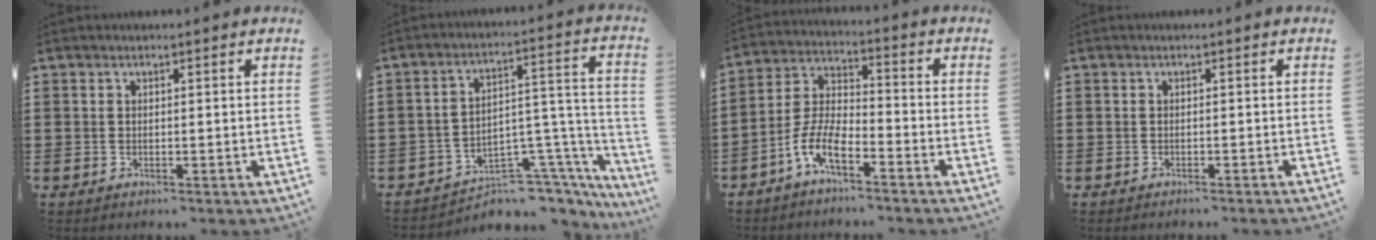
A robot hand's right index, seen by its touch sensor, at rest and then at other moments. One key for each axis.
{"total": 7.0, "fx": -5.7, "fy": 3.2, "fz": 2.6, "tx": -0.039, "ty": 0.007, "tz": -0.104}
{"total": 7.3, "fx": -5.0, "fy": 2.1, "fz": 4.8, "tx": -0.124, "ty": -0.006, "tz": -0.103}
{"total": 0.7, "fx": -0.6, "fy": -0.1, "fz": 0.2, "tx": -0.005, "ty": -0.001, "tz": -0.013}